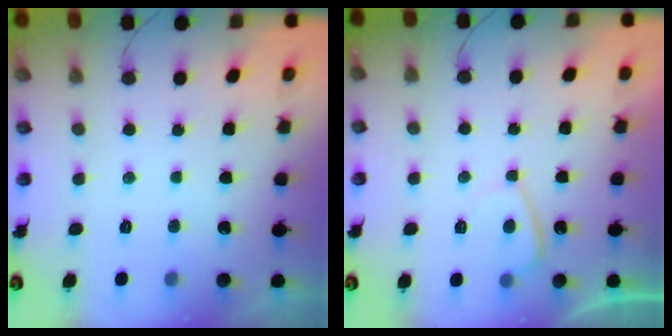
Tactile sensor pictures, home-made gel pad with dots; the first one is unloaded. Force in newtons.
{"total": 2.5, "press": 2.3, "slide": 0.8}